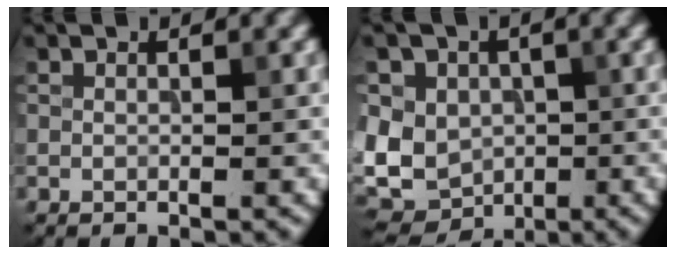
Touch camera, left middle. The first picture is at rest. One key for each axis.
{"total": 9.1, "fx": -0.1, "fy": 7.6, "fz": 4.9, "tx": -0.085, "ty": 0.013, "tz": -0.027}